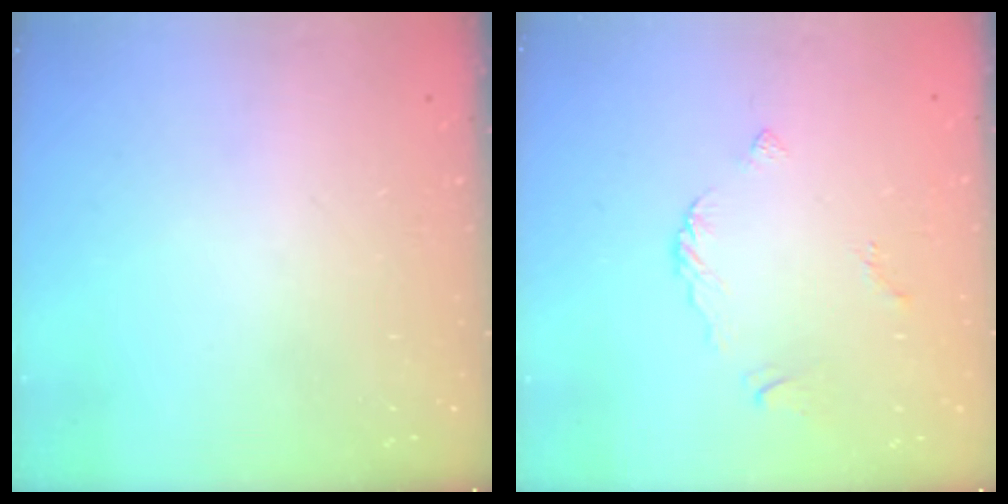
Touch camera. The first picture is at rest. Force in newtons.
{"total": 3.5, "press": 3.5, "slide": 0.2}